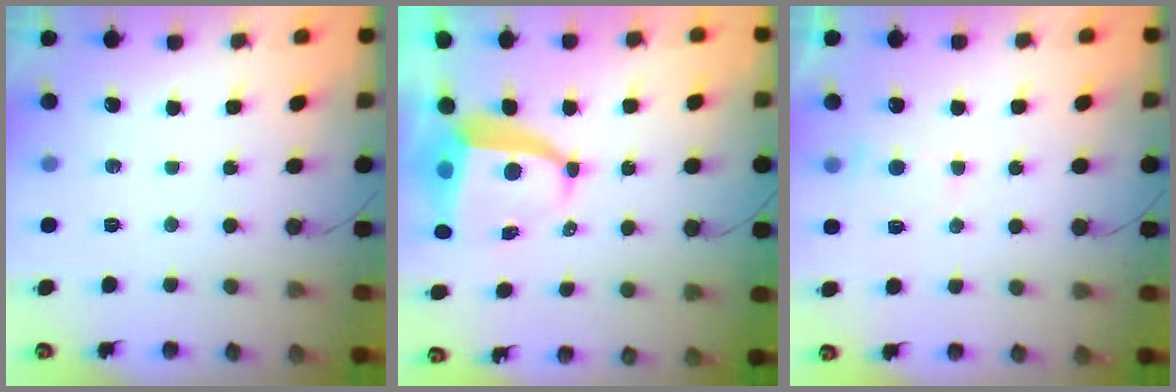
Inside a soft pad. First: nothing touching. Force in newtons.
{"total": 8.3, "press": 8.2, "slide": 1.1}
{"total": 5.0, "press": 5.0, "slide": 0.6}